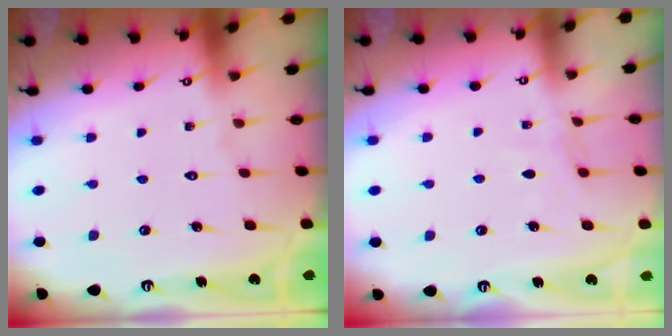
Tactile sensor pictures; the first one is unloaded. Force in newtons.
{"total": 3.6, "press": 3.6, "slide": 0.4}